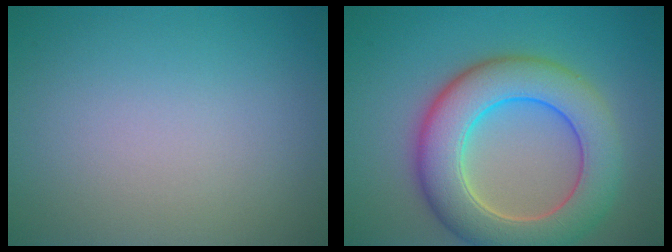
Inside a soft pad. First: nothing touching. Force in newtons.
{"total": 9.0, "press": 9.0, "slide": 0.6}